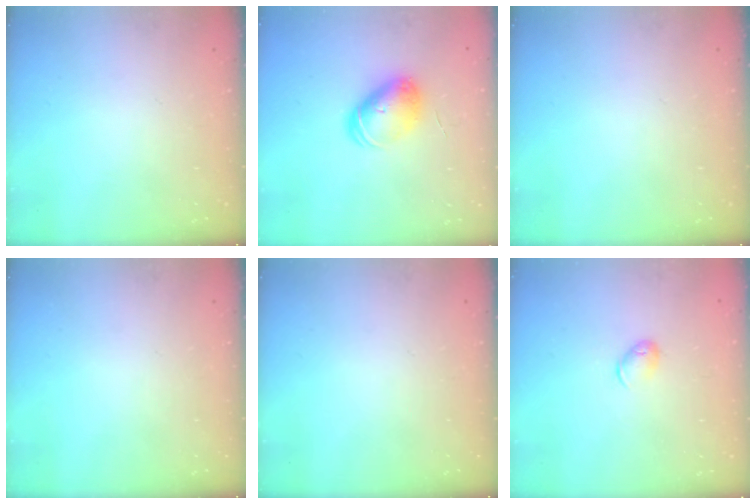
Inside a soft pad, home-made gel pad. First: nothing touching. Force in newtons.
{"total": 8.1, "press": 8.1, "slide": 1.1}
{"total": 0.0}
{"total": 0.0}
{"total": 0.0}
{"total": 8.1, "press": 8.0, "slide": 1.0}